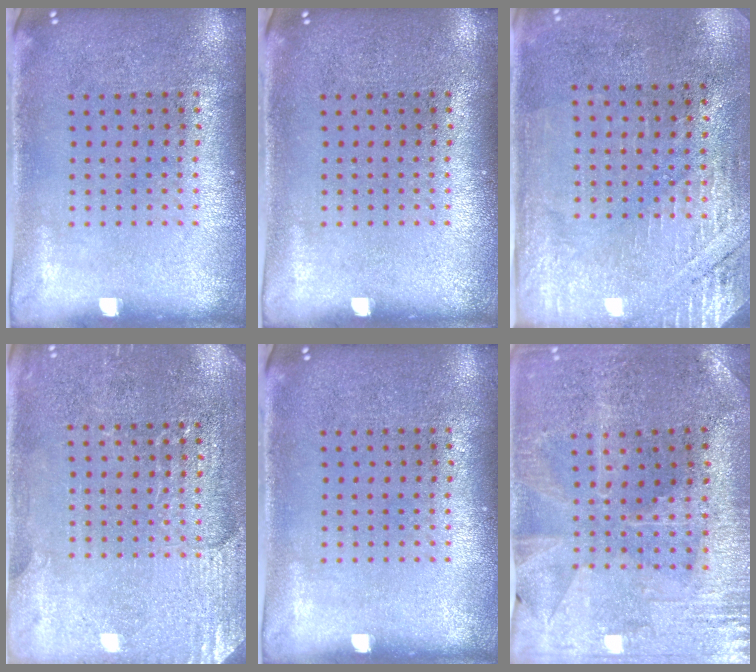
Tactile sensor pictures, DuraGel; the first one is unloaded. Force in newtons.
{"total": 0.0}
{"total": 2.7, "press": 2.5, "slide": 1.1}
{"total": 2.9, "press": 2.8, "slide": 0.6}
{"total": 0.0}
{"total": 0.9, "press": 0.8, "slide": 0.3}